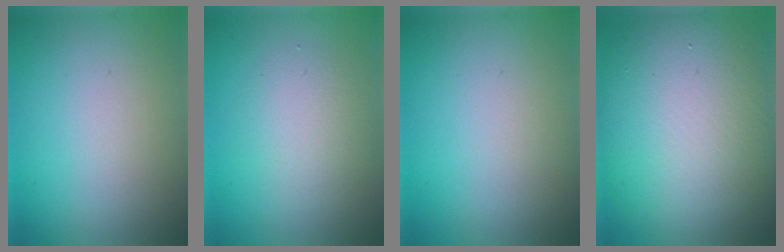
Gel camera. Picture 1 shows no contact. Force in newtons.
{"total": 2.8, "press": 2.8, "slide": 0.2}
{"total": 0.0}
{"total": 14.5, "press": 14.5, "slide": 0.7}